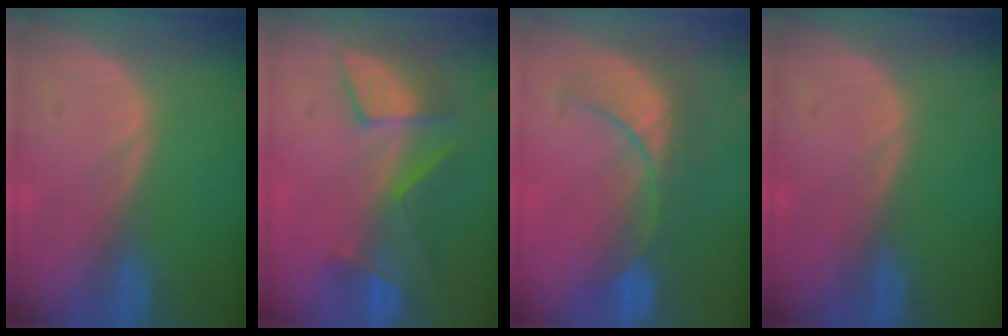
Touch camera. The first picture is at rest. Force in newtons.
{"total": 7.4, "press": 7.2, "slide": 1.7}
{"total": 8.1, "press": 8.0, "slide": 0.7}
{"total": 0.0}